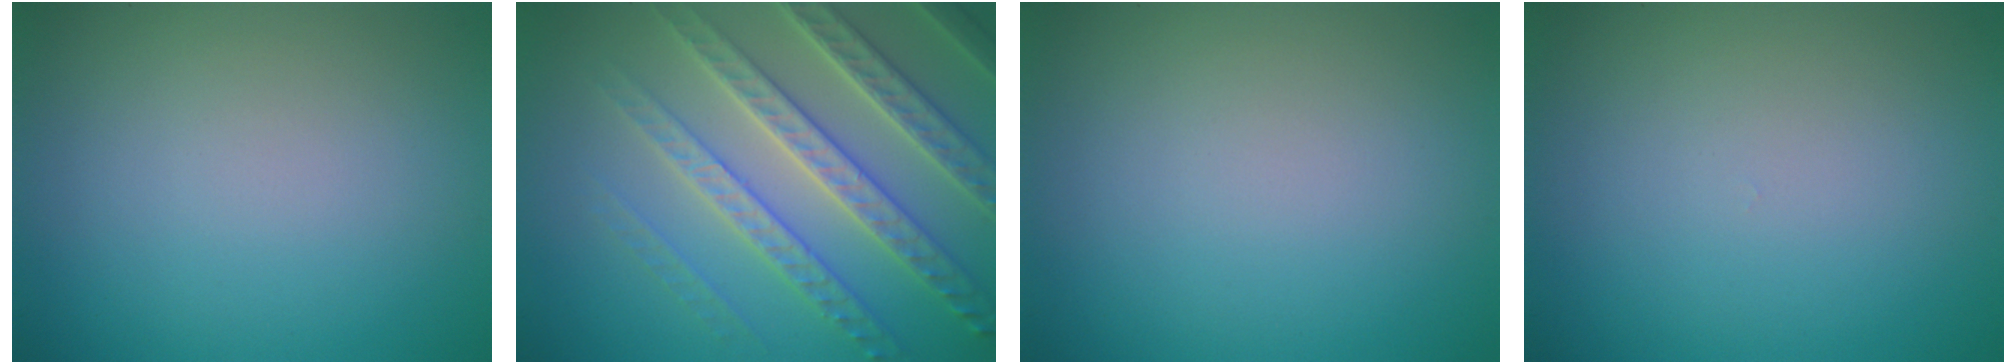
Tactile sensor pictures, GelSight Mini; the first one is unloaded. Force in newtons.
{"total": 7.0, "press": 6.8, "slide": 1.7}
{"total": 0.0}
{"total": 0.0}